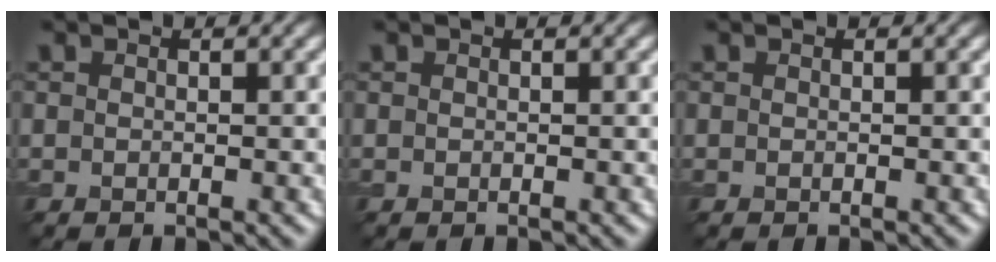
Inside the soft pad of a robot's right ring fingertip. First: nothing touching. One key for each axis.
{"total": 0.0}
{"total": 0.0}